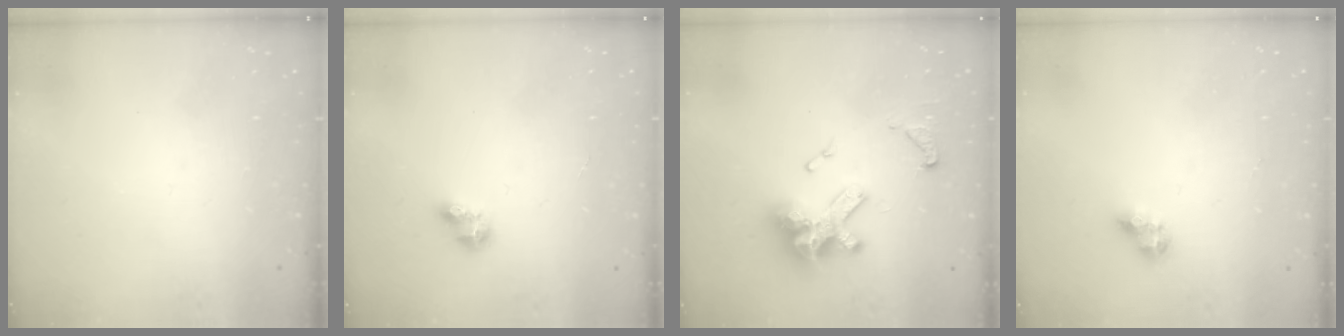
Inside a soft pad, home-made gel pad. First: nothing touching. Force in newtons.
{"total": 4.0, "press": 3.9, "slide": 0.5}
{"total": 13.5, "press": 13.4, "slide": 1.8}
{"total": 6.7, "press": 6.7, "slide": 0.8}